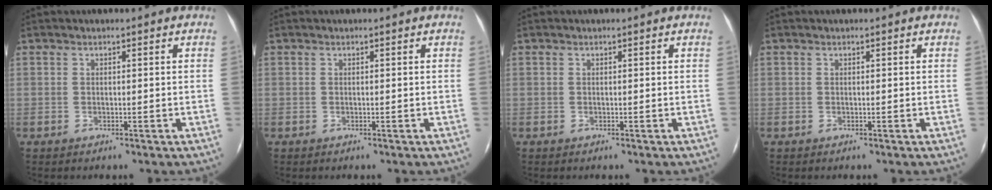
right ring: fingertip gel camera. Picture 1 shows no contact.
{"total": 0.0}
{"total": 0.0}
{"total": 0.0}